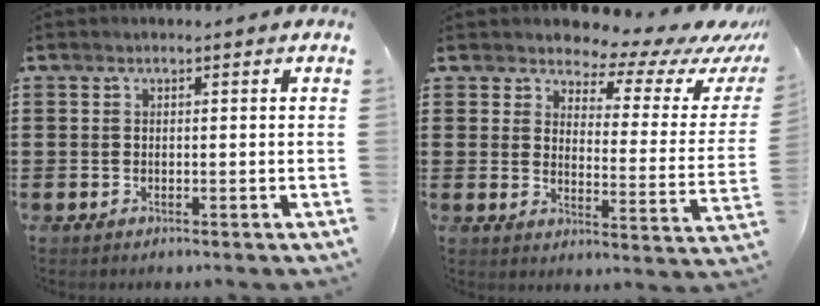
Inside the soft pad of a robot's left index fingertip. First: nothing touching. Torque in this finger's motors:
{"motor_torque": [0.07, -1.23, 0.37, 0.04]}